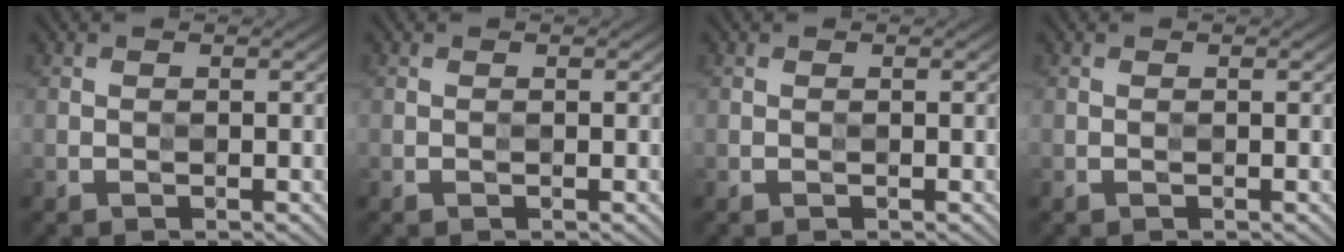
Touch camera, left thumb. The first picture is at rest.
{"total": 0.0}
{"total": 0.0}
{"total": 0.0}